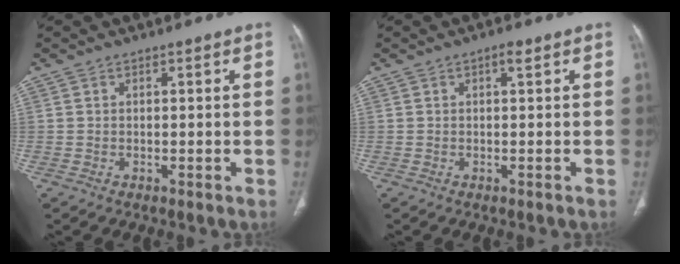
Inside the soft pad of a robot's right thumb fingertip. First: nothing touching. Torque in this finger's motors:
{"motor_torque": [1.12, 0.72, 0.22, -0.68, 0.00]}